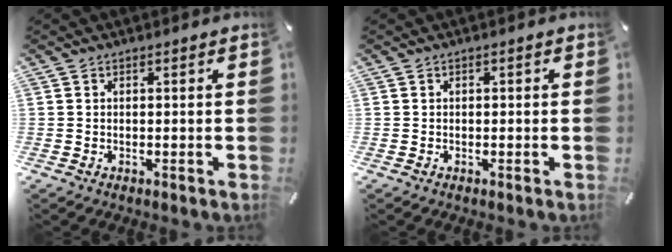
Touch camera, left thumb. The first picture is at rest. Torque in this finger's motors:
{"motor_torque": [-0.11, -0.34, 0.07, 0.07, 0.01]}